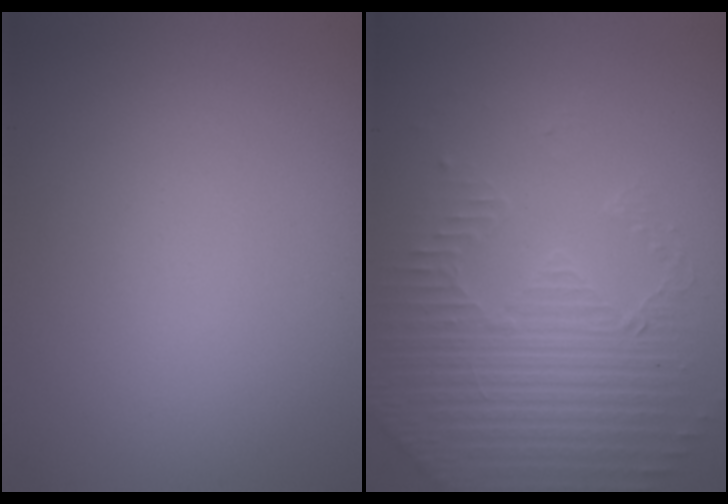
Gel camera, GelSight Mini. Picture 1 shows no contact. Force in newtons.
{"total": 5.0, "press": 3.7, "slide": 3.4}